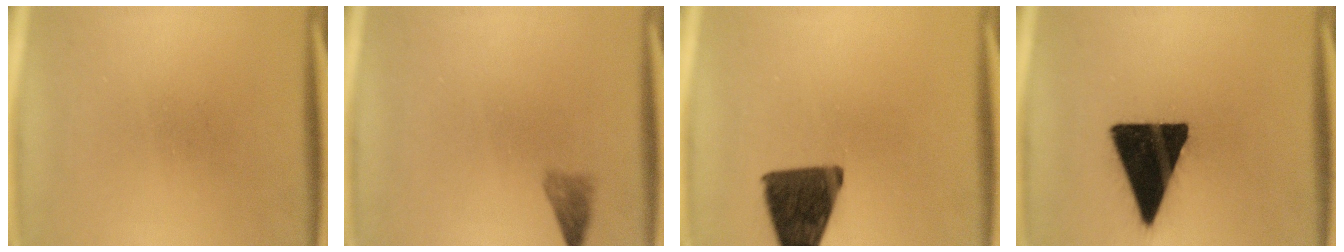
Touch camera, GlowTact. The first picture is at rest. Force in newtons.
{"total": 1.7}
{"total": 13.2}
{"total": 19.9}